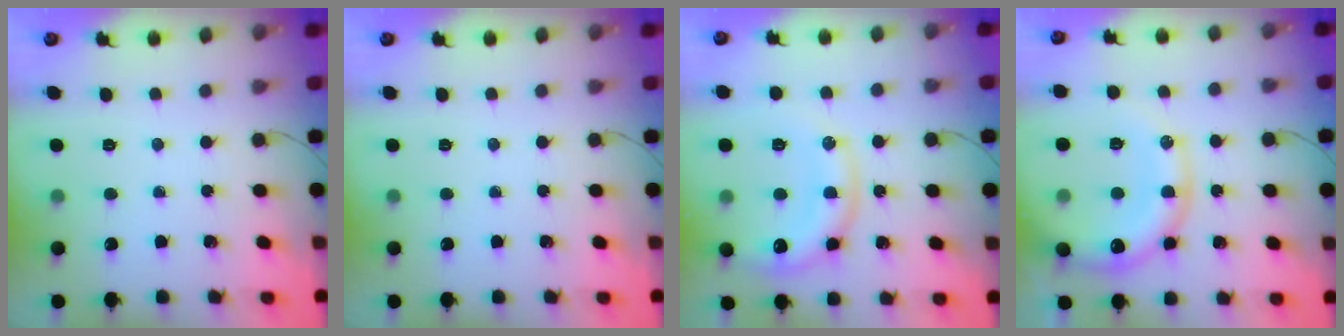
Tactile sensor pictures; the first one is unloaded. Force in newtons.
{"total": 0.0}
{"total": 13.6, "press": 13.5, "slide": 1.5}
{"total": 19.8, "press": 19.5, "slide": 3.2}